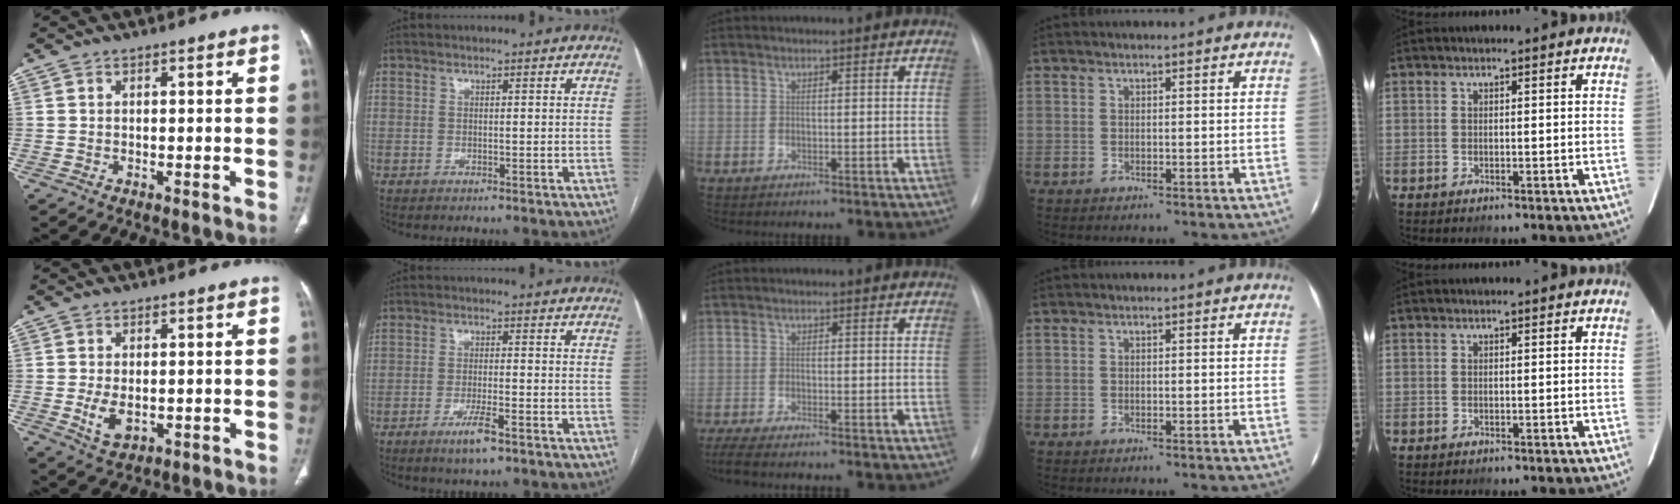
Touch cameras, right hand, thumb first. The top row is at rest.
{"thumb": {"total": 4.3, "force": [-0.6, 2.6, 3.4], "torque": [-0.063, -0.008, -0.002]}, "index": {"total": 4.5, "force": [-2.7, 0.4, 3.6], "torque": [-0.068, -0.006, -0.046]}, "middle": {"total": 5.0, "force": [-4.2, 0.3, 2.7], "torque": [-0.043, -0.012, -0.066]}}